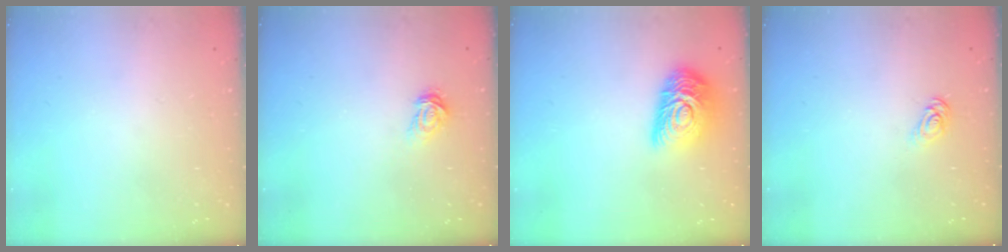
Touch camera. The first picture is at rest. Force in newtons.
{"total": 3.4, "press": 3.4, "slide": 0.3}
{"total": 14.6, "press": 14.6, "slide": 0.8}
{"total": 5.4, "press": 5.4, "slide": 0.4}